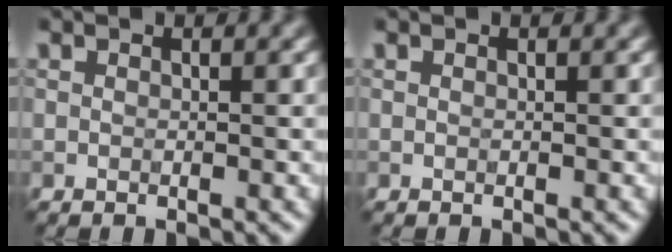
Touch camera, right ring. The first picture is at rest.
{"total": 0.0}